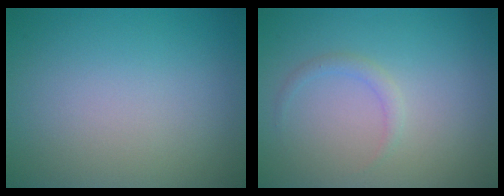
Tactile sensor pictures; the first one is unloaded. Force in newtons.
{"total": 1.1, "press": 1.1, "slide": 0.0}